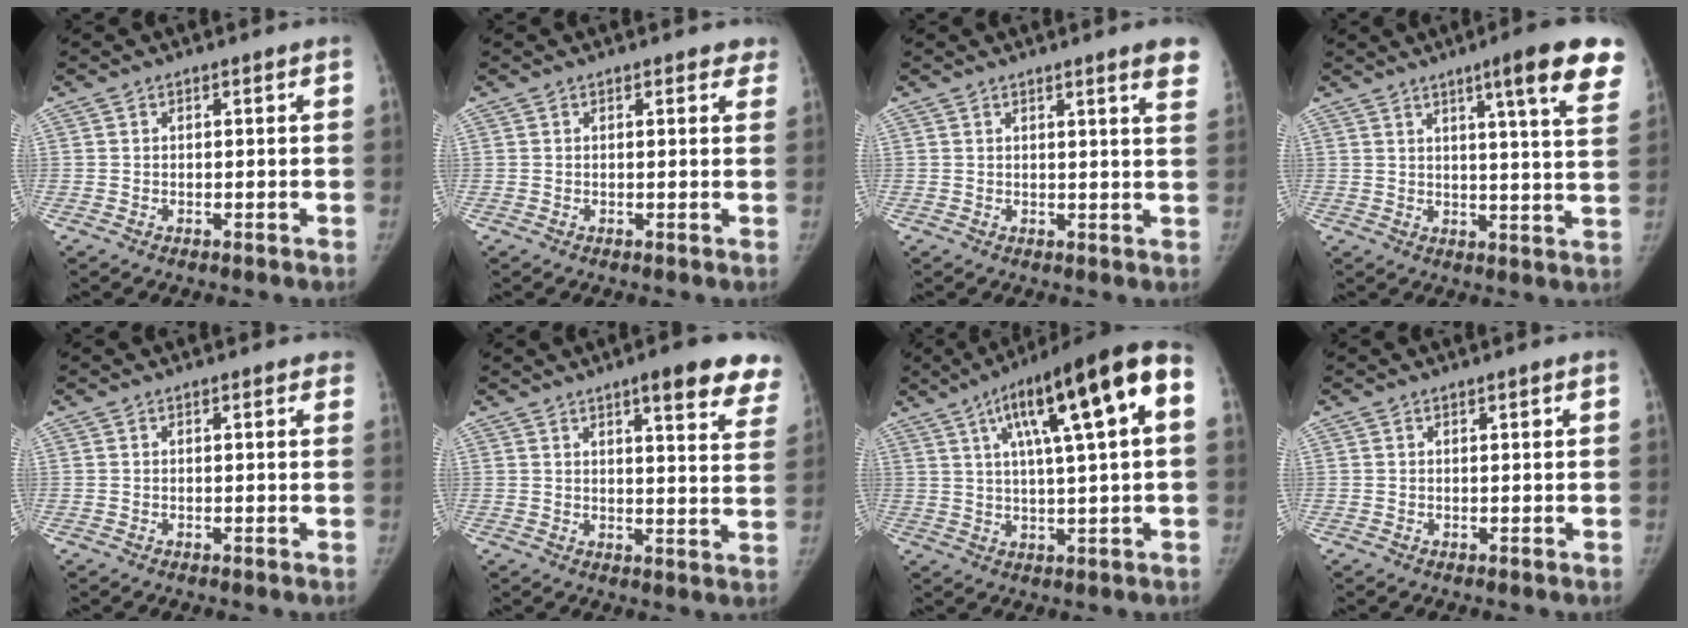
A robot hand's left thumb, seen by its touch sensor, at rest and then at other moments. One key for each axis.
{"total": 2.2, "fx": 1.7, "fy": 1.2, "fz": 0.7, "tx": 0.020, "ty": -0.005, "tz": 0.005}
{"total": 6.0, "fx": 4.2, "fy": 0.2, "fz": 4.3, "tx": -0.042, "ty": -0.016, "tz": 0.038}
{"total": 14.4, "fx": 8.7, "fy": 1.5, "fz": 11.4, "tx": -0.129, "ty": -0.041, "tz": 0.098}
{"total": 1.2, "fx": 0.9, "fy": 0.6, "fz": 0.7, "tx": 0.007, "ty": 0.000, "tz": 0.003}
{"total": 14.3, "fx": 10.1, "fy": 3.3, "fz": 9.6, "tx": -0.081, "ty": -0.043, "tz": 0.109}
{"total": 18.7, "fx": 5.7, "fy": 3.5, "fz": 17.5, "tx": -0.269, "ty": 0.021, "tz": 0.081}
{"total": 0.7, "fx": 0.4, "fy": 0.3, "fz": 0.6, "tx": -0.005, "ty": 0.000, "tz": 0.005}